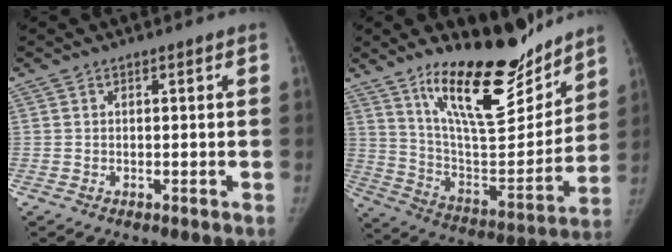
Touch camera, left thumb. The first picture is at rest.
{"total": 23.2, "force": [16.9, 7.6, 13.9], "torque": [-0.172, -0.107, 0.283]}